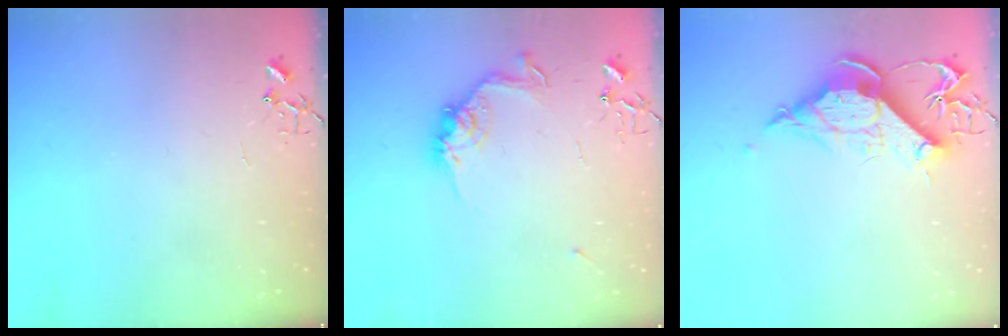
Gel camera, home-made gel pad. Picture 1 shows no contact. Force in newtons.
{"total": 10.9, "press": 10.9, "slide": 0.5}
{"total": 13.2, "press": 13.1, "slide": 1.6}